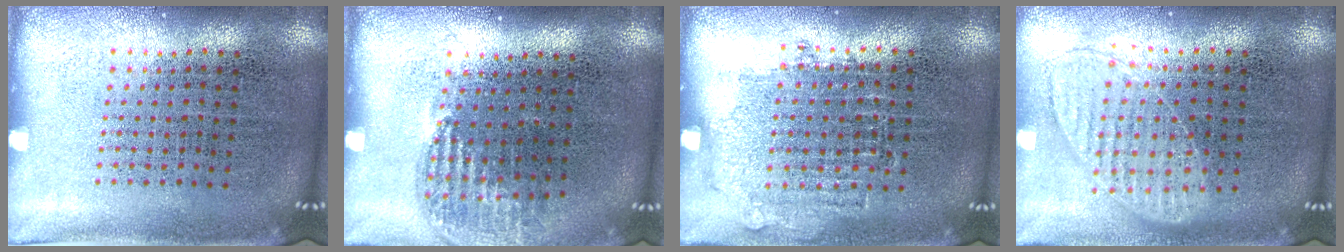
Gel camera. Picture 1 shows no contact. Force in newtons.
{"total": 0.9, "press": 0.9, "slide": 0.2}
{"total": 0.9, "press": 0.8, "slide": 0.4}
{"total": 1.0, "press": 0.9, "slide": 0.2}